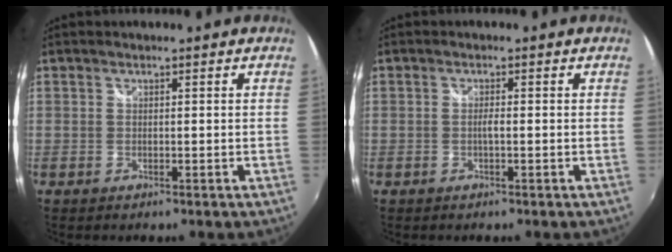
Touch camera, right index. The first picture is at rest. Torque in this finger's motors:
{"motor_torque": [0.18, 0.05, 0.24, 0.04]}